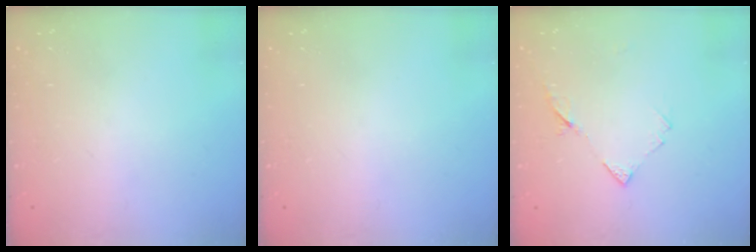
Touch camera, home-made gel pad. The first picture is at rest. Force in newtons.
{"total": 0.0}
{"total": 6.5, "press": 6.4, "slide": 0.9}